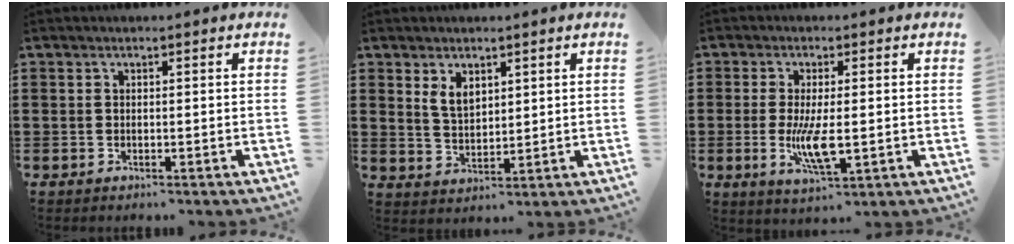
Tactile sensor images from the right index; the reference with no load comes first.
{"total": 3.6, "force": [2.0, 2.1, 2.1], "torque": [-0.048, 0.006, 0.038]}
{"total": 6.6, "force": [-0.8, 1.8, 6.3], "torque": [-0.127, -0.012, -0.015]}